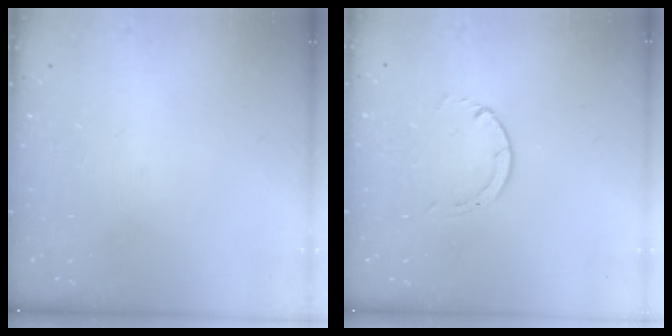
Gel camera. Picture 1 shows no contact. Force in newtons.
{"total": 1.3, "press": 1.3, "slide": 0.2}